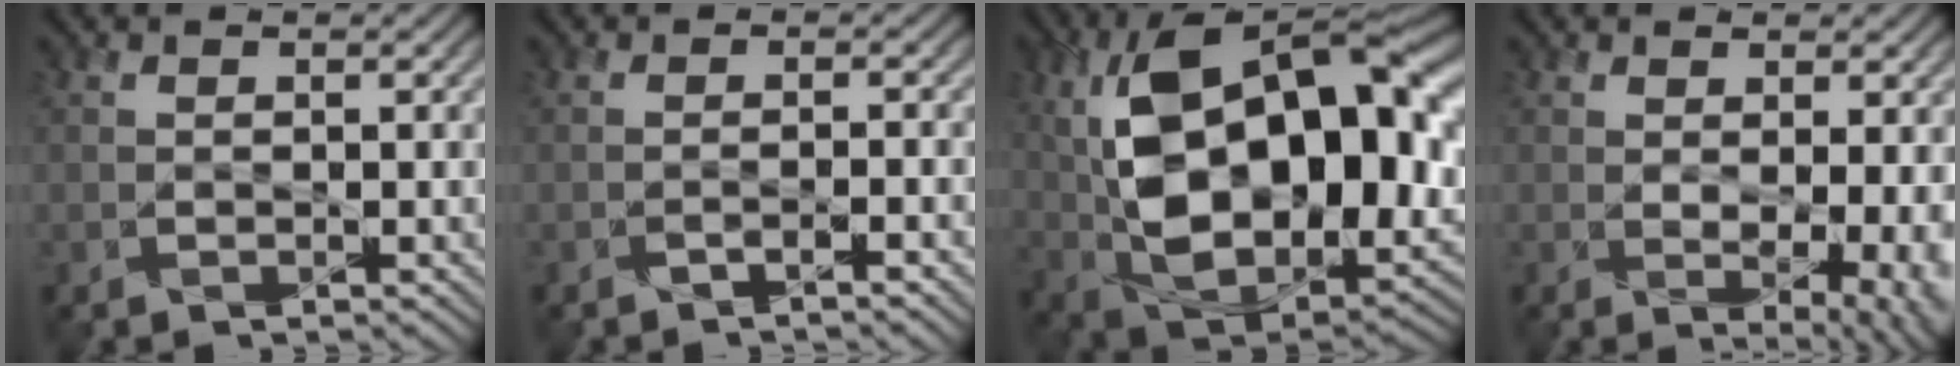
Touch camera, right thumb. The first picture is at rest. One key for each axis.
{"total": 1.6, "fx": -1.0, "fy": 0.1, "fz": 1.2, "tx": -0.017, "ty": 0.003, "tz": -0.025}
{"total": 20.7, "fx": 4.2, "fy": 11.6, "fz": 16.7, "tx": -0.304, "ty": 0.010, "tz": 0.080}
{"total": 6.2, "fx": -0.3, "fy": 2.4, "fz": 5.7, "tx": -0.072, "ty": -0.016, "tz": 0.014}